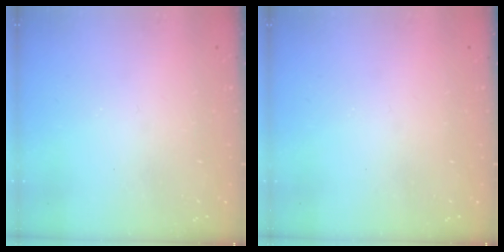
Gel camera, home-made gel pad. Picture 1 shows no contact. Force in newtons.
{"total": 0.0}